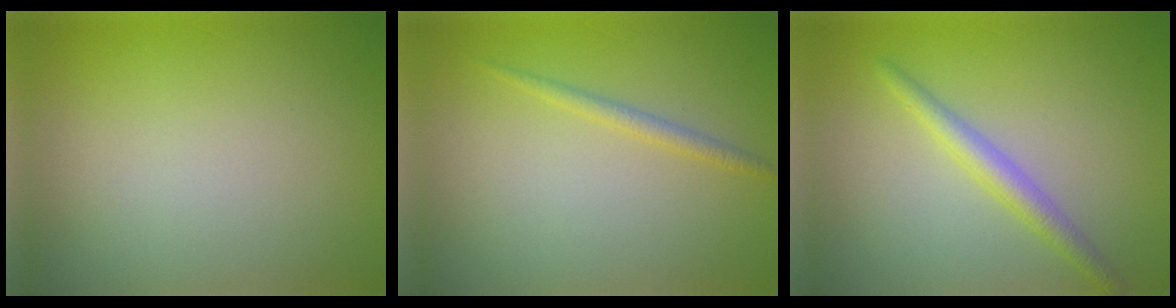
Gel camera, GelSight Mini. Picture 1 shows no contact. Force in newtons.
{"total": 1.2, "press": 1.2, "slide": 0.1}
{"total": 2.5, "press": 2.5, "slide": 0.0}